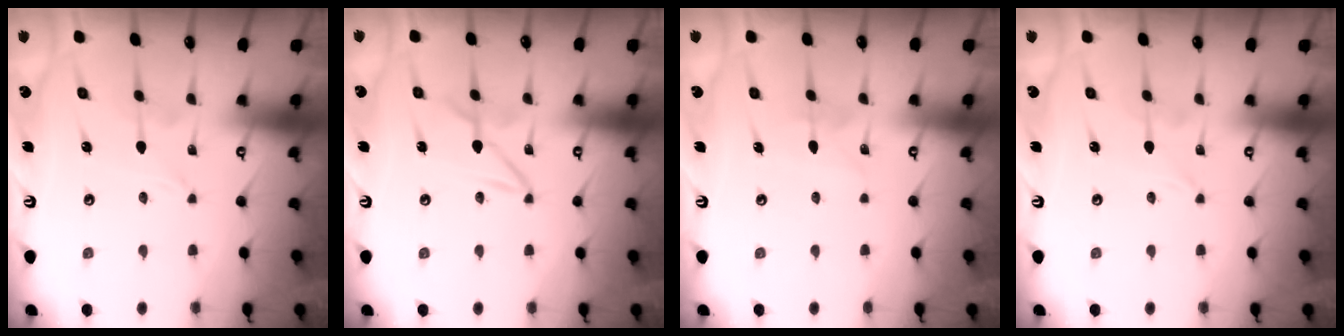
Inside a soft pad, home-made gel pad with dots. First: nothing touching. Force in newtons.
{"total": 2.5, "press": 2.5, "slide": 0.3}
{"total": 2.8, "press": 2.8, "slide": 0.2}
{"total": 0.0}